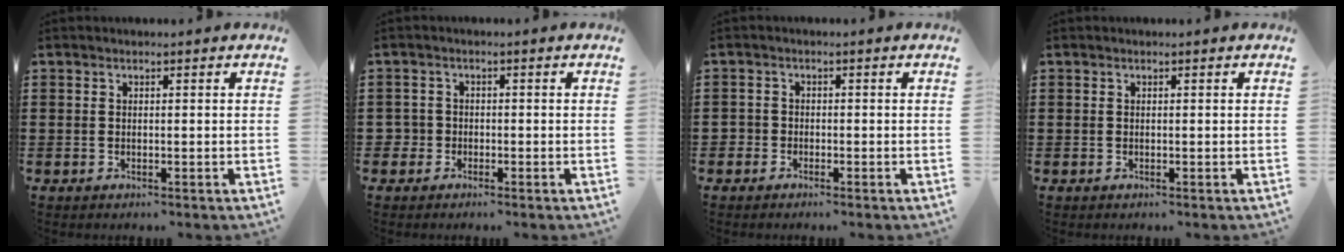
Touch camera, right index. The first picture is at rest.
{"total": 2.0, "force": [-1.1, 1.6, 0.2], "torque": [-0.020, -0.002, -0.029]}
{"total": 1.4, "force": [-1.2, 0.7, 0.0], "torque": [-0.005, 0.001, -0.027]}
{"total": 0.0}